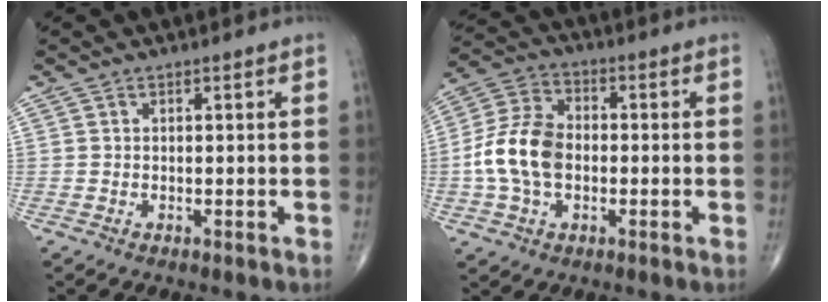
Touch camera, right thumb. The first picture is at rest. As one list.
[{"total": 12.1, "force": [-1.4, 8.2, 8.9], "torque": [-0.169, 0.027, -0.034]}]